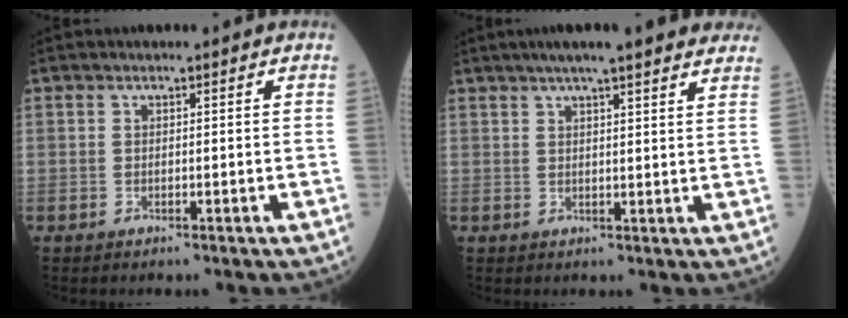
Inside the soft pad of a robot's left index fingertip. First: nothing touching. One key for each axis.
{"total": 13.9, "fx": 11.5, "fy": 1.5, "fz": 7.7, "tx": -0.107, "ty": 0.035, "tz": 0.141}